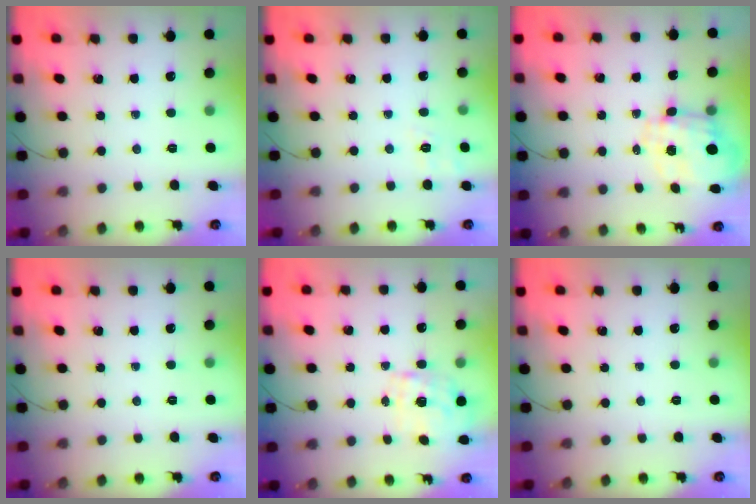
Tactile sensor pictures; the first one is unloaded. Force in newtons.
{"total": 6.2, "press": 5.9, "slide": 2.1}
{"total": 3.5, "press": 3.2, "slide": 1.4}
{"total": 0.0}
{"total": 2.2, "press": 2.2, "slide": 0.4}
{"total": 0.0}